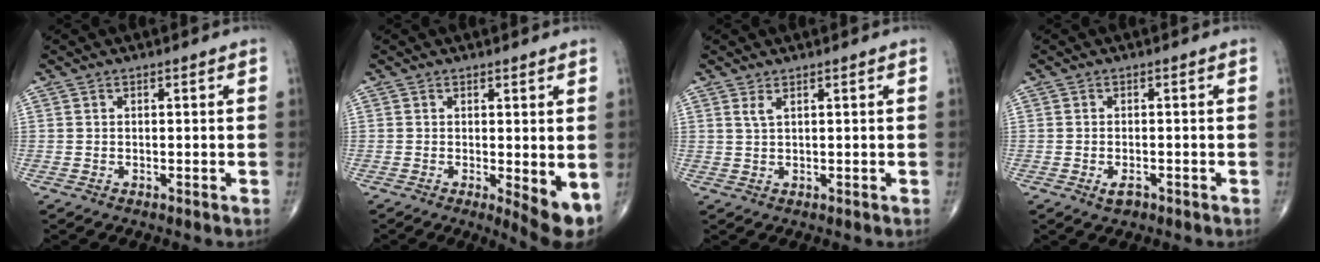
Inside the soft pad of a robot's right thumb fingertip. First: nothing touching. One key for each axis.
{"total": 5.9, "fx": -0.7, "fy": 1.7, "fz": 5.6, "tx": -0.076, "ty": -0.017, "tz": -0.007}
{"total": 1.4, "fx": 0.8, "fy": 0.3, "fz": 1.1, "tx": -0.024, "ty": 0.001, "tz": 0.020}
{"total": 2.3, "fx": -1.2, "fy": 1.2, "fz": 1.5, "tx": -0.027, "ty": 0.001, "tz": -0.018}